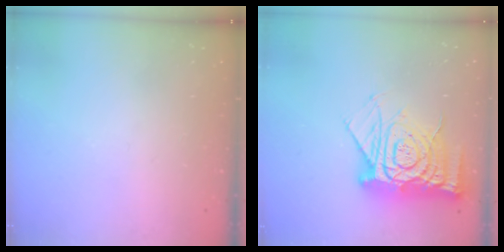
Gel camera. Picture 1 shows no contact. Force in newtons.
{"total": 17.2, "press": 17.2, "slide": 1.7}